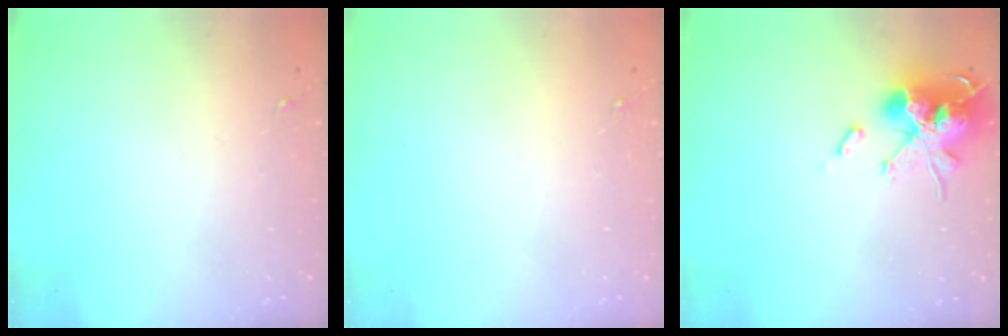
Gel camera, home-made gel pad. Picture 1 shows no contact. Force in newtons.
{"total": 0.0}
{"total": 18.9, "press": 18.9, "slide": 0.2}